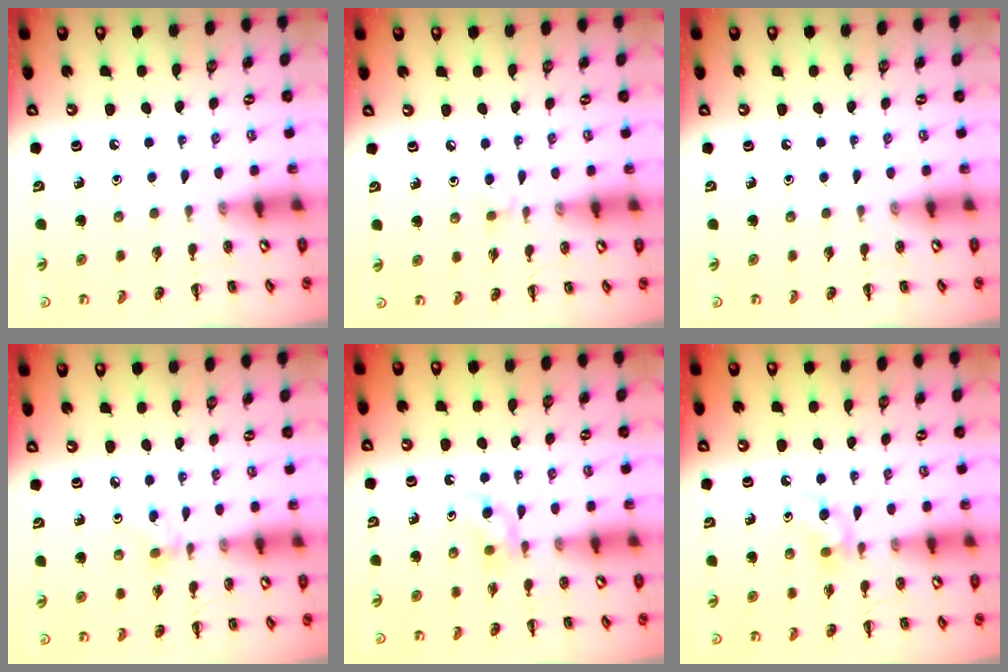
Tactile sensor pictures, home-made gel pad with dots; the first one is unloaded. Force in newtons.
{"total": 3.8, "press": 3.5, "slide": 1.4}
{"total": 0.0}
{"total": 2.9, "press": 2.7, "slide": 1.0}
{"total": 2.5, "press": 2.3, "slide": 1.0}
{"total": 5.3, "press": 5.0, "slide": 1.8}